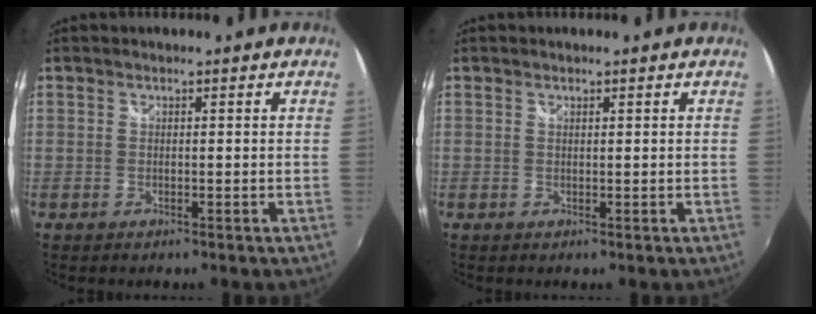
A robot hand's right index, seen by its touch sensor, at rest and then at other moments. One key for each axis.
{"total": 0.0}